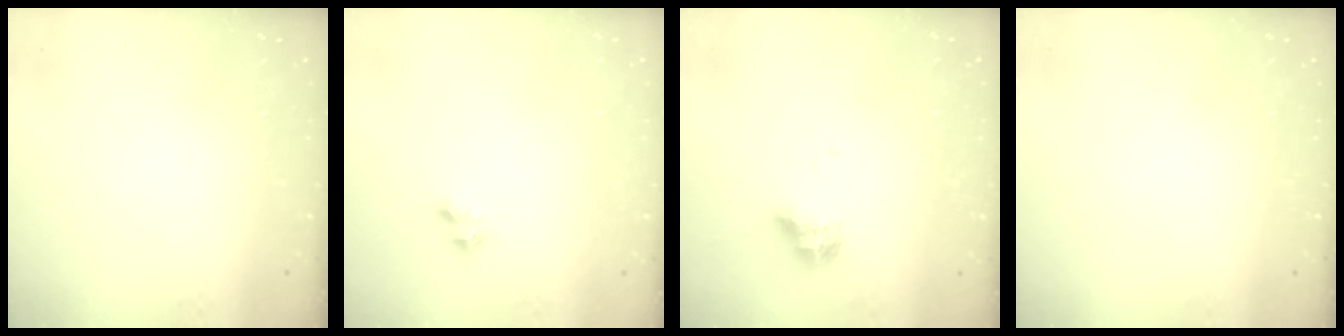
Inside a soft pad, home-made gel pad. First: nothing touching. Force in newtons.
{"total": 1.9, "press": 1.8, "slide": 0.5}
{"total": 7.7, "press": 7.7, "slide": 0.6}
{"total": 0.0}